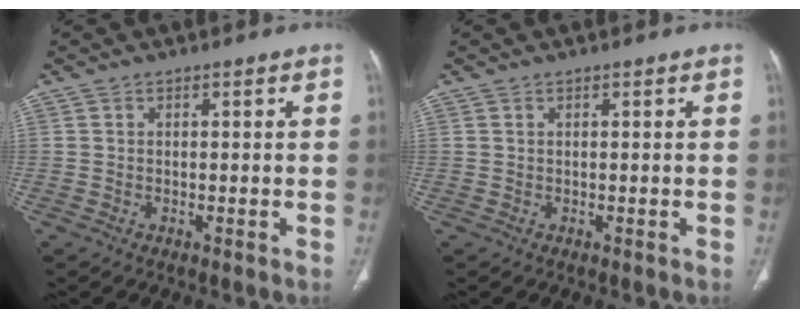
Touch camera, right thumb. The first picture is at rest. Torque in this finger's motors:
{"motor_torque": [-0.04, 0.04, -0.04, 0.05, 0.00]}